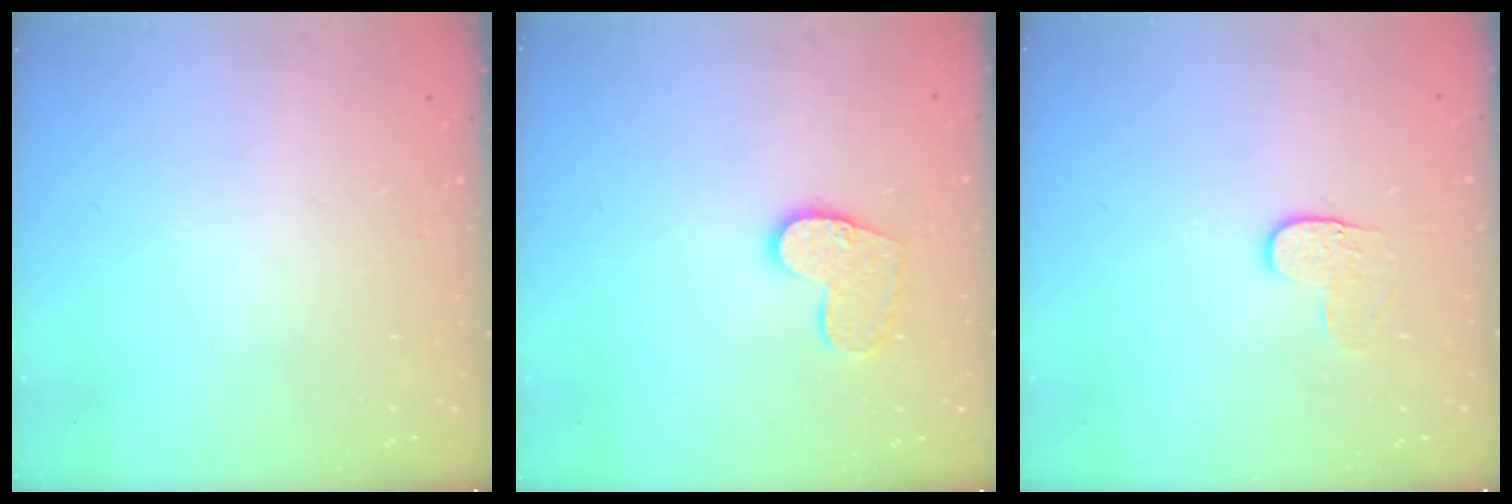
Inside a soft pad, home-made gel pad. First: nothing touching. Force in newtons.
{"total": 10.4, "press": 10.4, "slide": 0.7}
{"total": 3.6, "press": 3.6, "slide": 0.4}